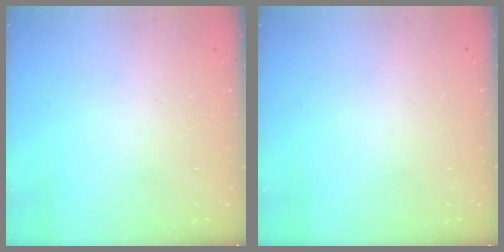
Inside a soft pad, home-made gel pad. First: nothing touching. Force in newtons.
{"total": 0.0}